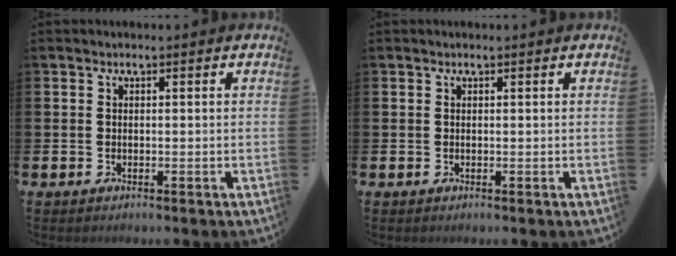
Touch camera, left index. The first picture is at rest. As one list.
[{"total": 0.0}]